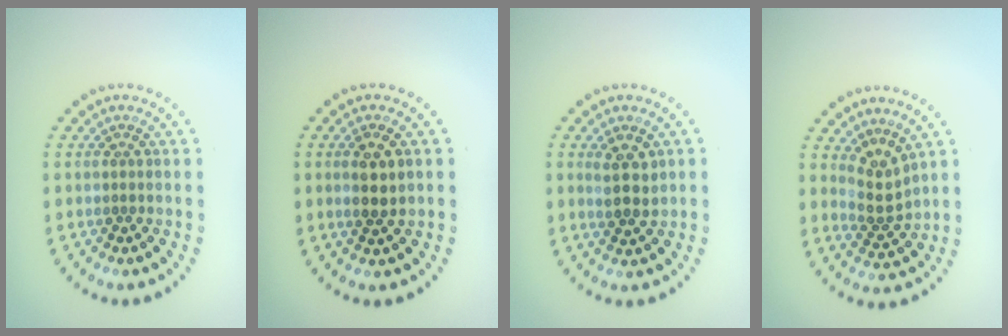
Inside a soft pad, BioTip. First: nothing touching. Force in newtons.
{"total": 2.0, "press": 1.9, "slide": 0.4}
{"total": 2.6, "press": 2.4, "slide": 1.0}
{"total": 2.5, "press": 1.8, "slide": 1.7}